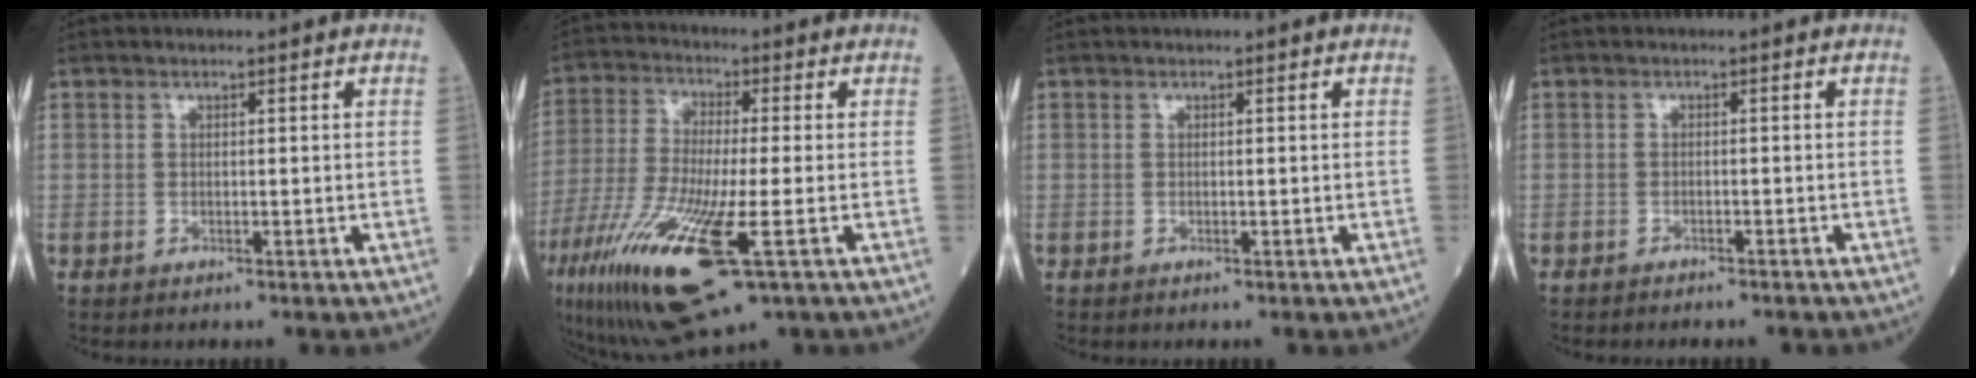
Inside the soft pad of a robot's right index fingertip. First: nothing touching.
{"total": 18.6, "force": [-7.4, 3.4, 16.8], "torque": [-0.361, -0.051, -0.124]}
{"total": 0.0}
{"total": 2.9, "force": [-2.7, 0.6, 1.0], "torque": [-0.014, -0.004, -0.033]}